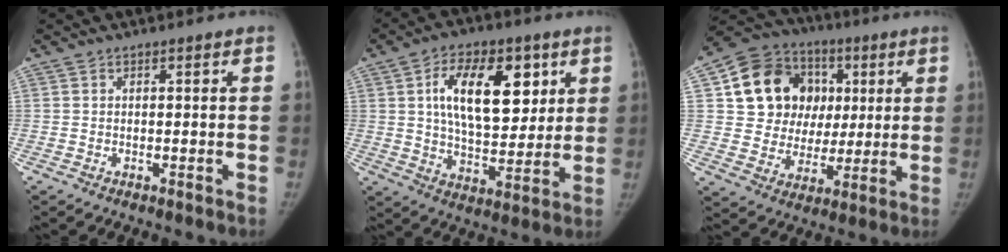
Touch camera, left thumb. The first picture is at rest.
{"total": 17.2, "force": [5.5, 9.6, 13.3], "torque": [-0.171, -0.019, 0.096]}
{"total": 18.7, "force": [4.4, 16.0, 8.5], "torque": [-0.106, 0.023, 0.086]}